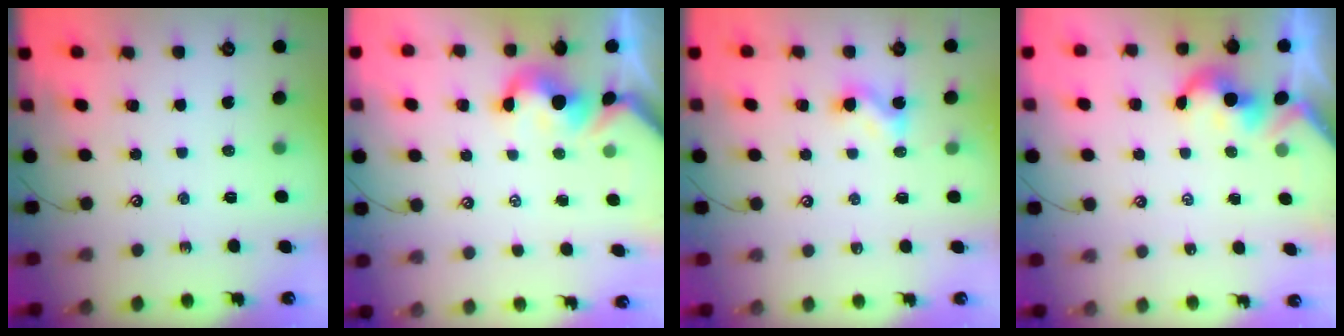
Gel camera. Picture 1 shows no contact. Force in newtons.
{"total": 1.0, "press": 0.7, "slide": 0.7}
{"total": 3.0, "press": 2.9, "slide": 0.4}
{"total": 2.4, "press": 2.4, "slide": 0.3}